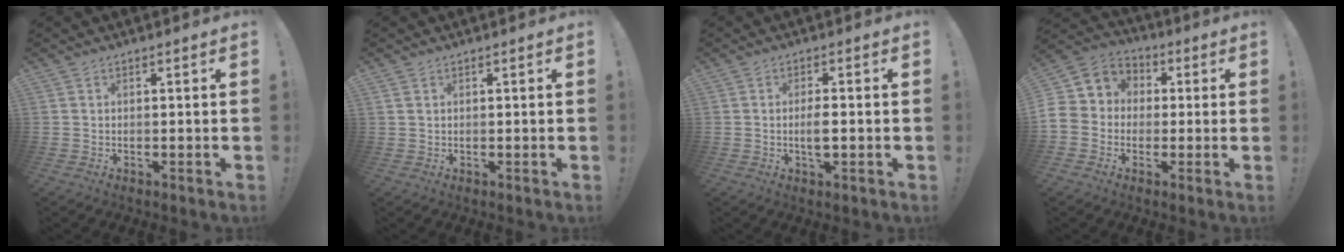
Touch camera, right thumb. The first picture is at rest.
{"total": 0.6, "force": [0.3, 0.4, 0.2], "torque": [-0.009, 0.002, 0.007]}
{"total": 3.9, "force": [-0.6, 1.1, 3.7], "torque": [-0.066, -0.001, -0.014]}
{"total": 7.5, "force": [-1.5, 7.2, 1.7], "torque": [-0.026, 0.016, -0.021]}